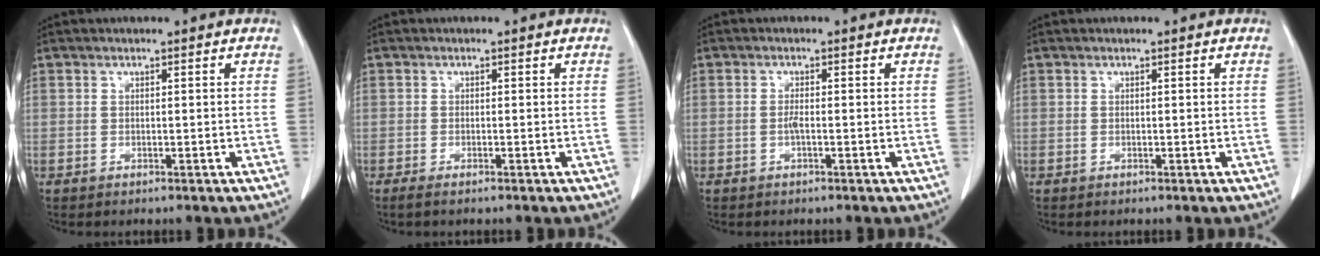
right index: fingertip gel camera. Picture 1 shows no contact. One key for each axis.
{"total": 1.3, "fx": -1.0, "fy": 0.0, "fz": 0.8, "tx": -0.014, "ty": -0.003, "tz": -0.016}
{"total": 1.1, "fx": -0.3, "fy": 0.1, "fz": 1.1, "tx": -0.026, "ty": 0.000, "tz": -0.007}
{"total": 0.0}